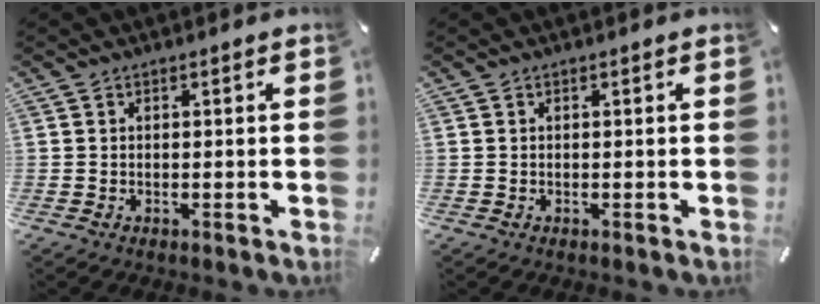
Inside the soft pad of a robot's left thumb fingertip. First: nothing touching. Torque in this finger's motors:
{"motor_torque": [0.02, -0.03, 0.04, 0.18, 0.00]}